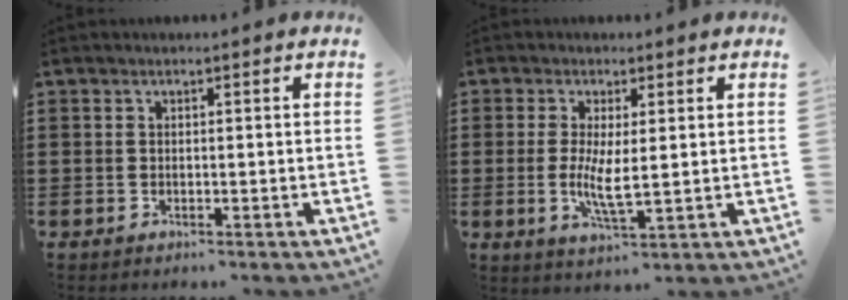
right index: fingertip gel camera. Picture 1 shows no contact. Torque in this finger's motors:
{"motor_torque": [0.47, 1.65, -0.04, 0.01]}